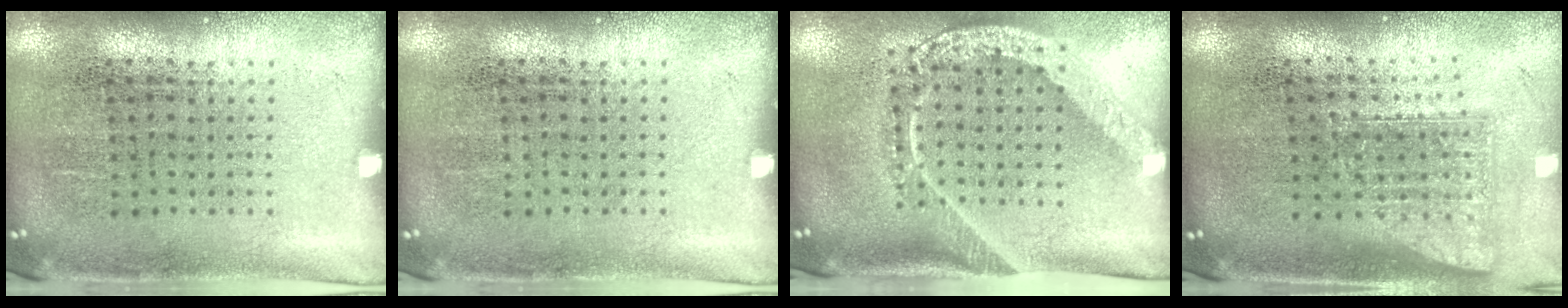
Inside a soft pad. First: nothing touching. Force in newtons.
{"total": 0.0}
{"total": 2.0, "press": 1.5, "slide": 1.3}
{"total": 1.7, "press": 1.3, "slide": 1.0}